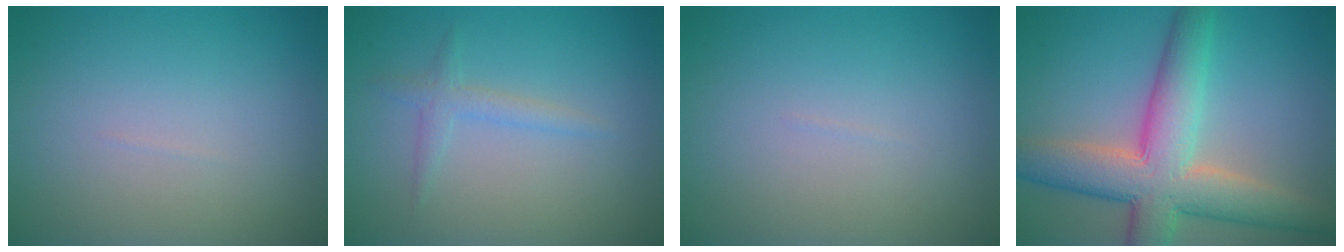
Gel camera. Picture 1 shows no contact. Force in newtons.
{"total": 1.5, "press": 1.5, "slide": 0.1}
{"total": 0.0}
{"total": 9.0, "press": 8.9, "slide": 0.7}